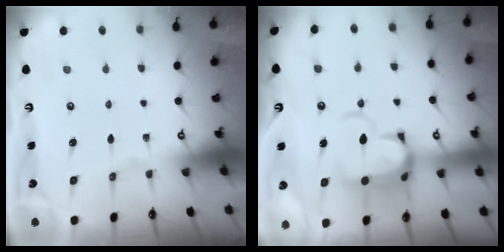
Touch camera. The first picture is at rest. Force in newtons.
{"total": 8.3, "press": 8.1, "slide": 1.4}